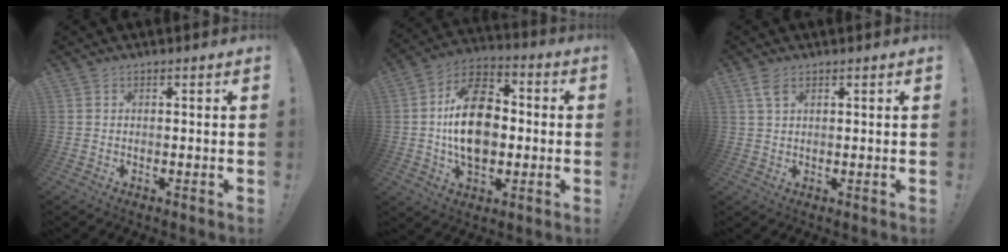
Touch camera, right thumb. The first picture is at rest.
{"total": 19.2, "force": [-0.7, 12.9, 14.2], "torque": [-0.248, 0.017, -0.012]}
{"total": 3.7, "force": [2.0, 1.7, 2.6], "torque": [-0.049, -0.002, 0.037]}